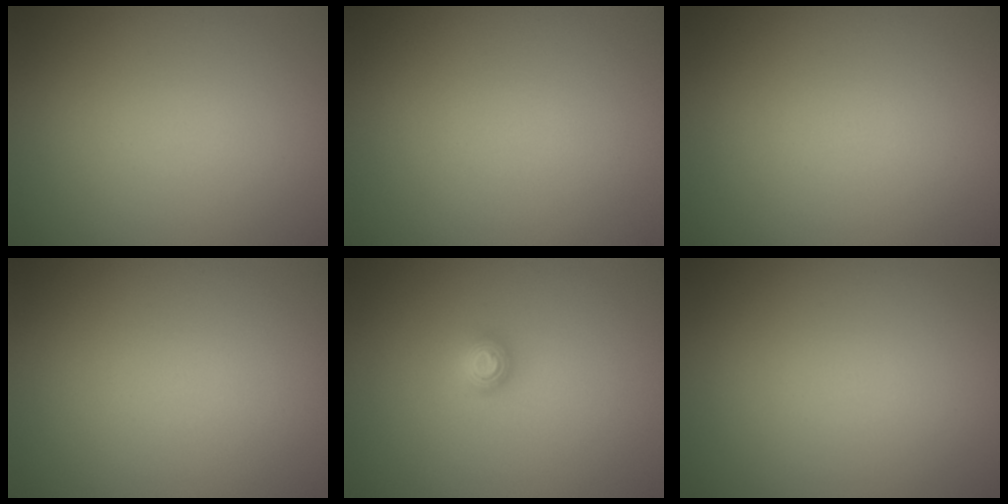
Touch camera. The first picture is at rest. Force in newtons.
{"total": 0.0}
{"total": 0.0}
{"total": 0.0}
{"total": 0.9, "press": 0.9, "slide": 0.0}
{"total": 0.0}